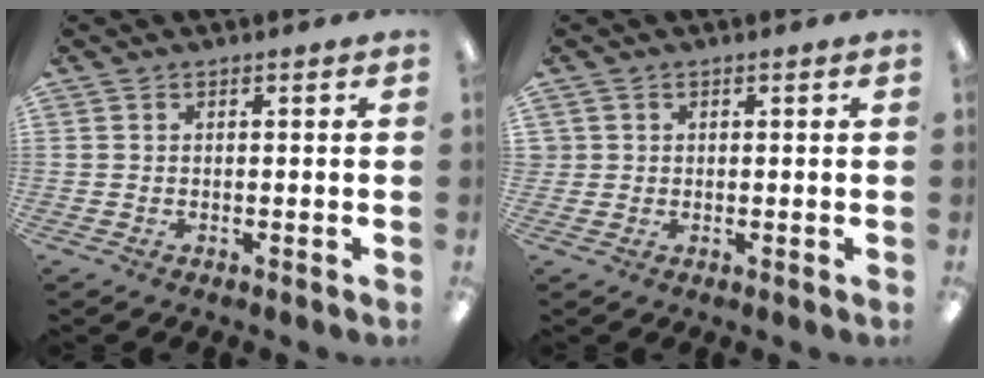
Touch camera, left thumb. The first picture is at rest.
{"total": 1.4, "force": [0.5, 1.3, -0.1], "torque": [0.000, 0.002, 0.009]}